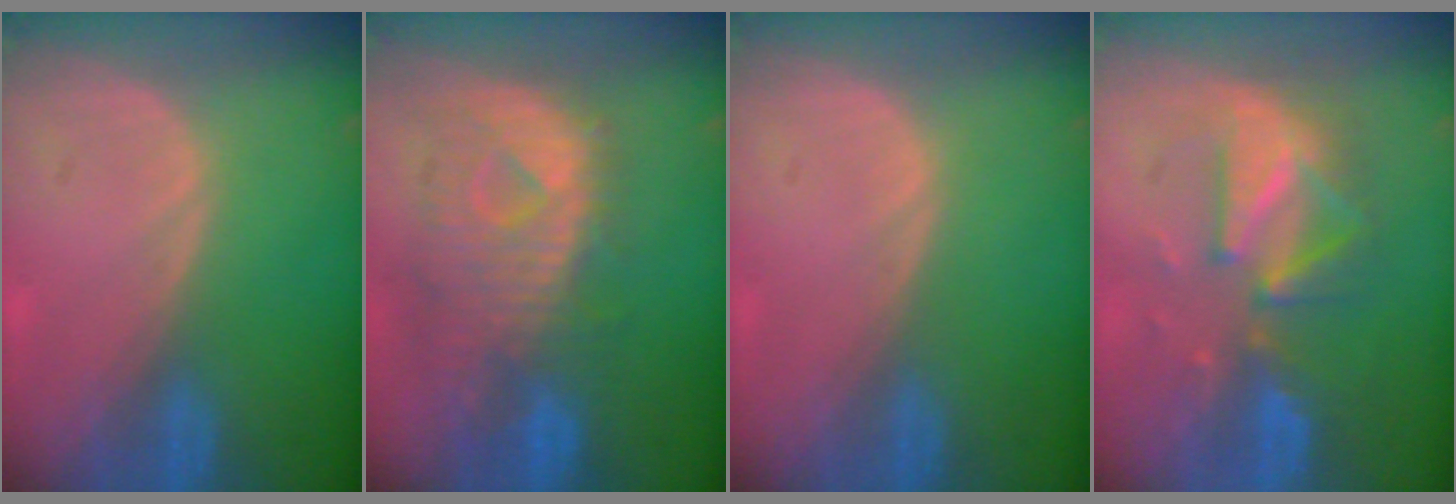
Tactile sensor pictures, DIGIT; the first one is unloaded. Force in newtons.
{"total": 10.6, "press": 9.5, "slide": 4.6}
{"total": 0.0}
{"total": 8.1, "press": 8.0, "slide": 0.6}